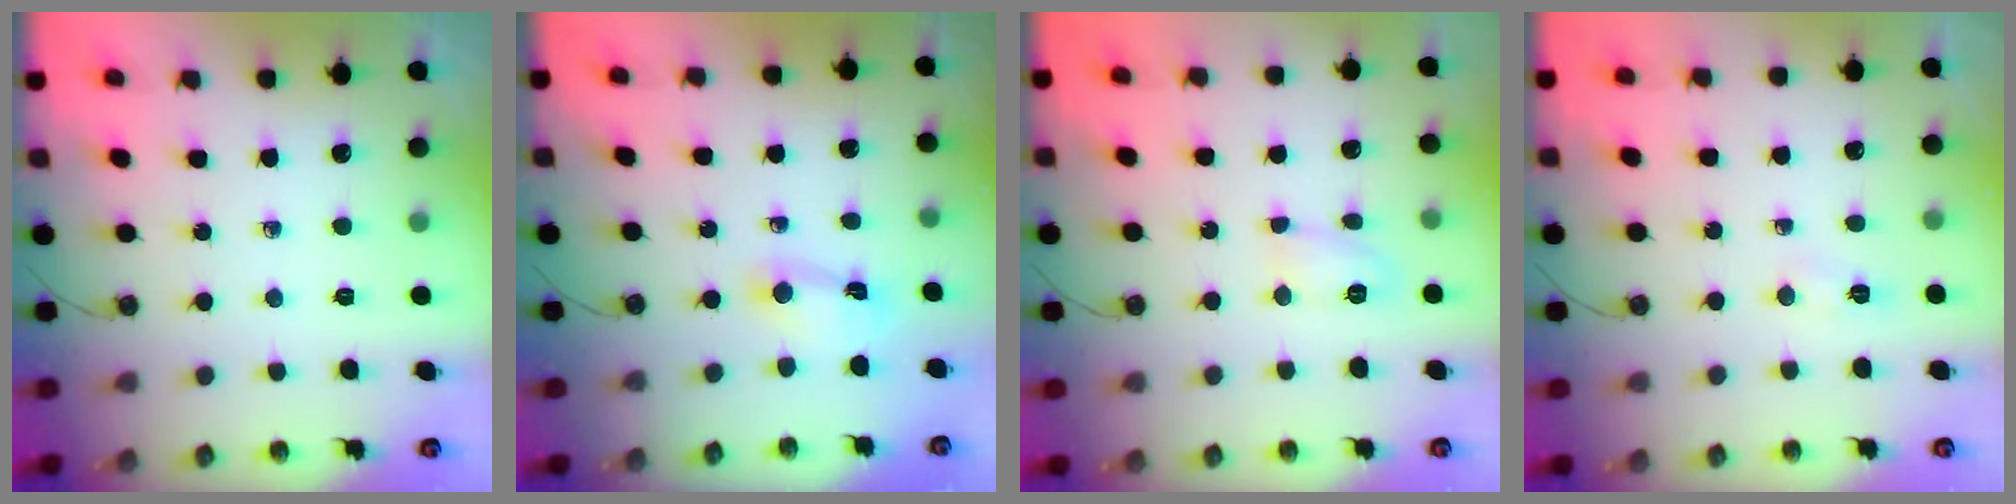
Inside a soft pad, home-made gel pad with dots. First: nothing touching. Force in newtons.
{"total": 2.7, "press": 2.7, "slide": 0.3}
{"total": 5.2, "press": 5.2, "slide": 0.8}
{"total": 4.0, "press": 4.0, "slide": 0.5}